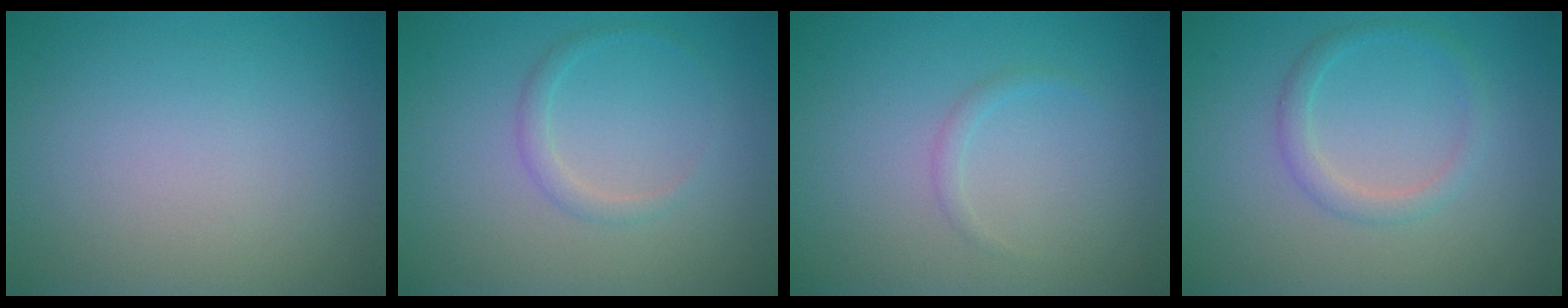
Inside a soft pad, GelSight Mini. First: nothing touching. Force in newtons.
{"total": 1.2, "press": 1.2, "slide": 0.2}
{"total": 0.8, "press": 0.7, "slide": 0.1}
{"total": 1.7, "press": 1.7, "slide": 0.0}